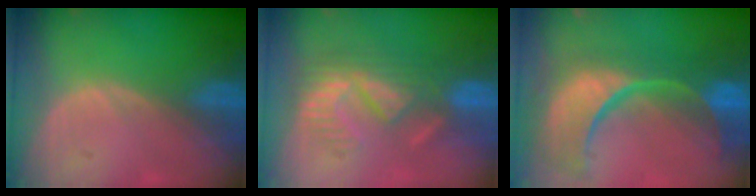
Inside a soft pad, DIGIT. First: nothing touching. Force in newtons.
{"total": 9.2, "press": 8.0, "slide": 4.5}
{"total": 14.9, "press": 11.8, "slide": 9.1}